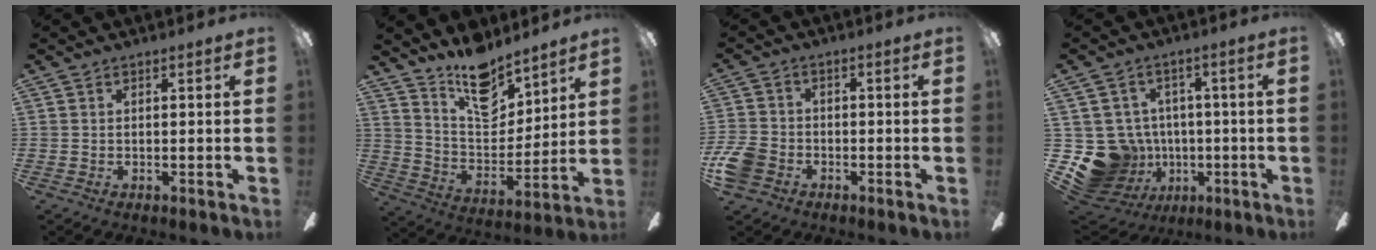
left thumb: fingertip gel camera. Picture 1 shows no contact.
{"total": 14.8, "force": [11.8, 6.8, 6.0], "torque": [-0.097, -0.081, 0.215]}
{"total": 7.1, "force": [-3.1, 5.2, 3.8], "torque": [-0.089, 0.018, -0.057]}
{"total": 14.2, "force": [-3.3, 12.8, 5.0], "torque": [-0.140, 0.011, -0.038]}